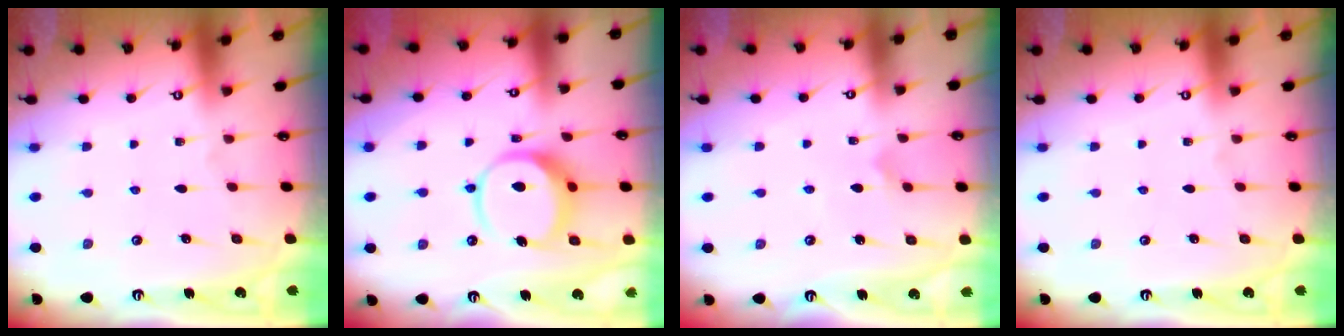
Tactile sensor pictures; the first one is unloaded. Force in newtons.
{"total": 10.8, "press": 10.7, "slide": 1.4}
{"total": 3.8, "press": 3.8, "slide": 0.5}
{"total": 0.0}